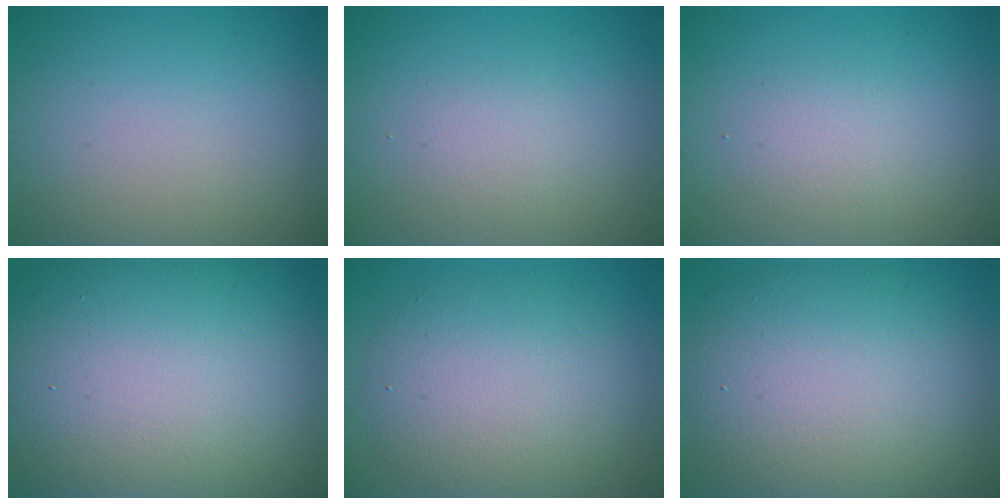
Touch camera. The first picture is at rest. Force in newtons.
{"total": 1.3, "press": 1.3, "slide": 0.0}
{"total": 1.8, "press": 1.8, "slide": 0.1}
{"total": 17.6, "press": 17.6, "slide": 1.1}
{"total": 6.4, "press": 6.4, "slide": 0.6}
{"total": 10.9, "press": 10.9, "slide": 0.6}